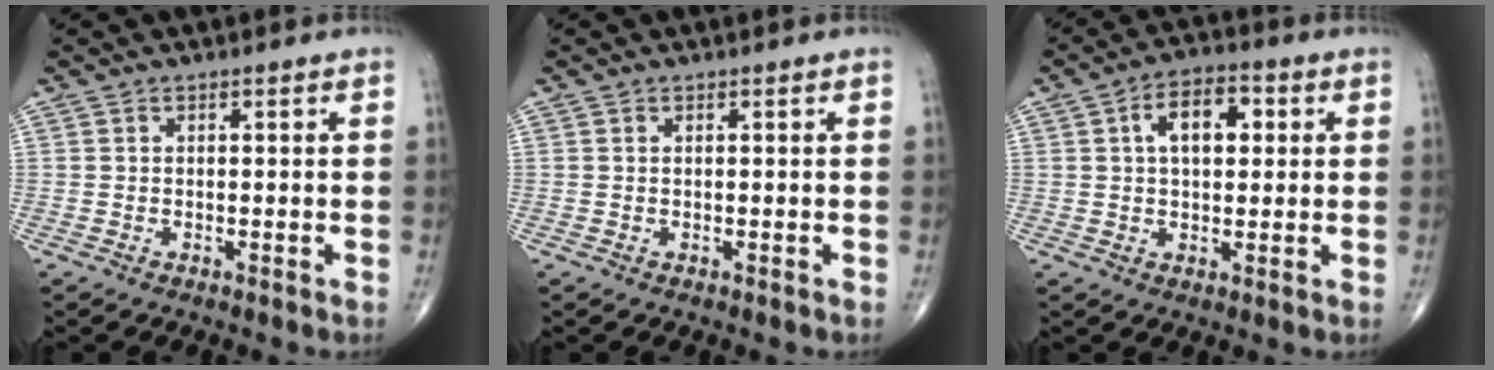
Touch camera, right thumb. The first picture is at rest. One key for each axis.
{"total": 0.0}
{"total": 8.9, "fx": 2.1, "fy": 5.0, "fz": 7.0, "tx": -0.098, "ty": 0.013, "tz": 0.029}